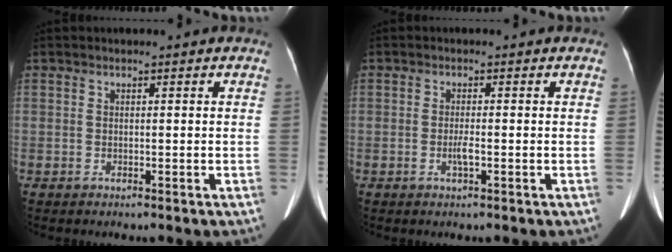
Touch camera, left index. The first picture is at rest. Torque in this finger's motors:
{"motor_torque": [0.37, -0.06, 0.18, 0.06]}